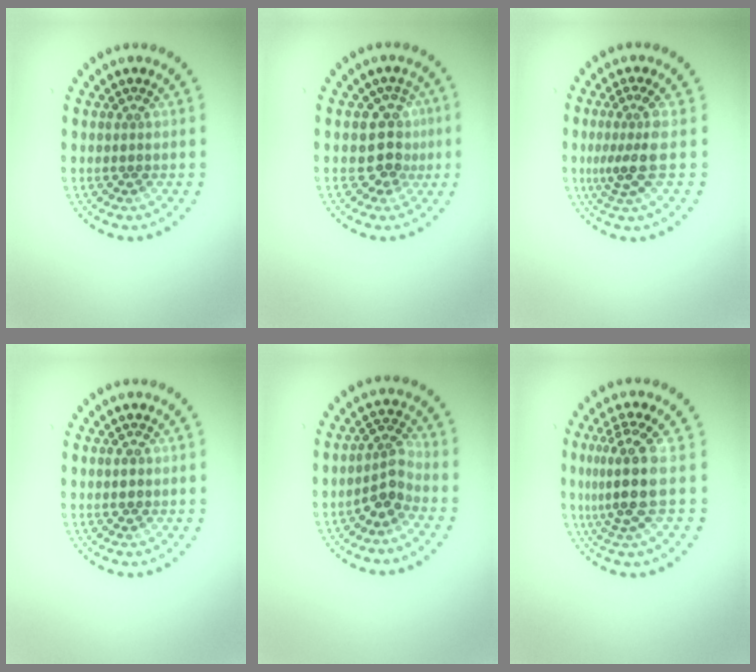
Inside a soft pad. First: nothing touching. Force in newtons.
{"total": 3.4, "press": 2.8, "slide": 1.8}
{"total": 3.0, "press": 2.1, "slide": 2.1}
{"total": 1.1, "press": 1.1, "slide": 0.1}
{"total": 2.7, "press": 2.0, "slide": 1.9}
{"total": 4.2, "press": 3.3, "slide": 2.5}